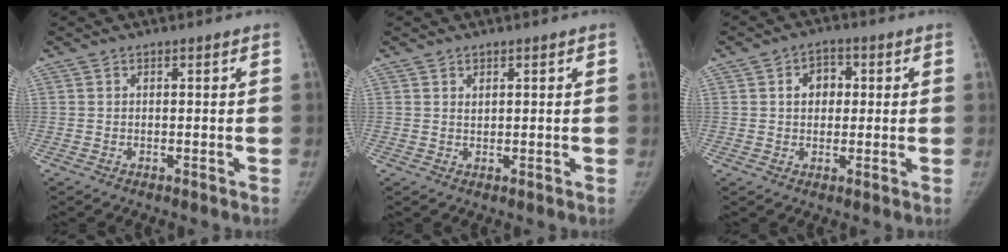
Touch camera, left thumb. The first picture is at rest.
{"total": 0.9, "force": [0.6, 0.5, 0.5], "torque": [0.002, -0.005, 0.010]}
{"total": 5.2, "force": [1.0, 4.0, 3.2], "torque": [-0.022, 0.007, 0.011]}